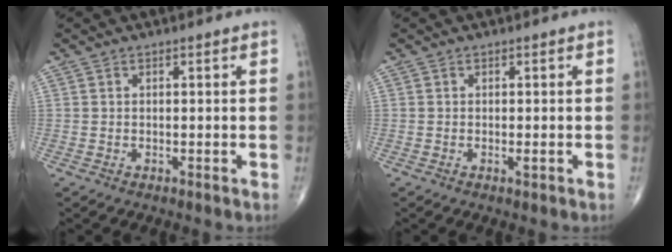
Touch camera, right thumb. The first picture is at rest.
{"total": 0.7, "force": [-0.2, 0.2, 0.6], "torque": [-0.009, -0.002, -0.005]}